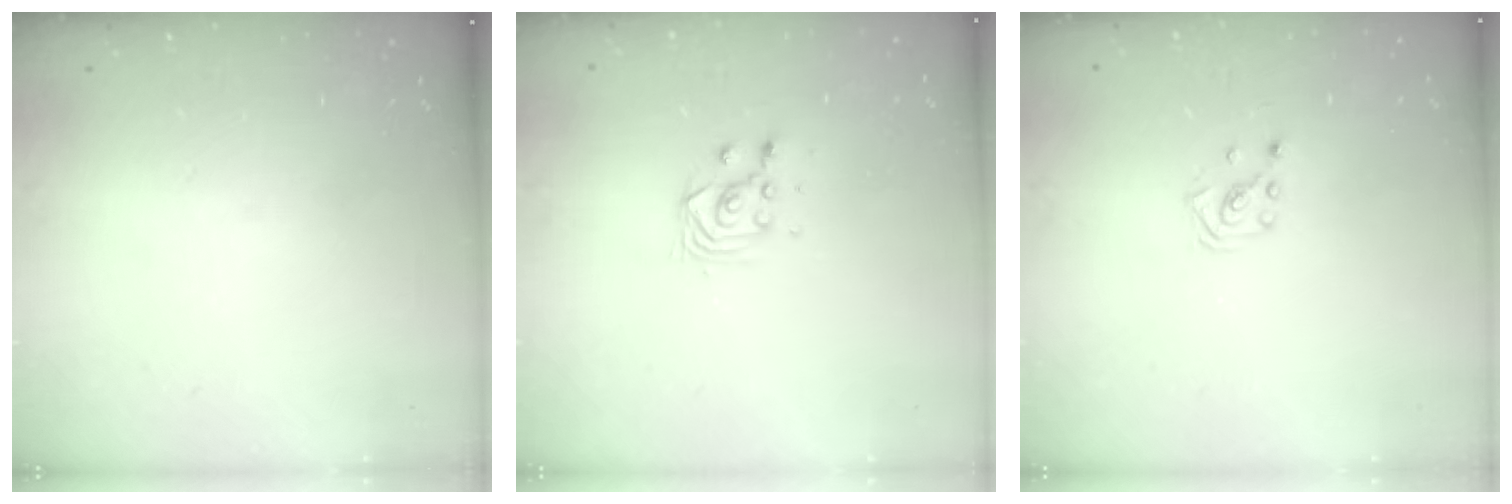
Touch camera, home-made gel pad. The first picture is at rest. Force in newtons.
{"total": 2.8, "press": 2.8, "slide": 0.2}
{"total": 1.4, "press": 1.4, "slide": 0.1}